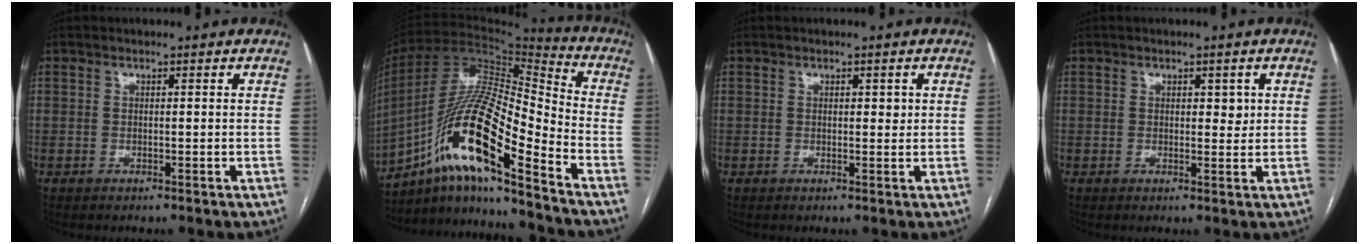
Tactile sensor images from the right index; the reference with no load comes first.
{"total": 18.7, "force": [-10.5, 2.0, 15.4], "torque": [-0.308, 0.002, -0.188]}
{"total": 1.3, "force": [0.4, 0.6, 1.1], "torque": [-0.013, 0.000, 0.005]}
{"total": 2.0, "force": [0.7, 1.0, 1.6], "torque": [-0.018, -0.003, 0.008]}